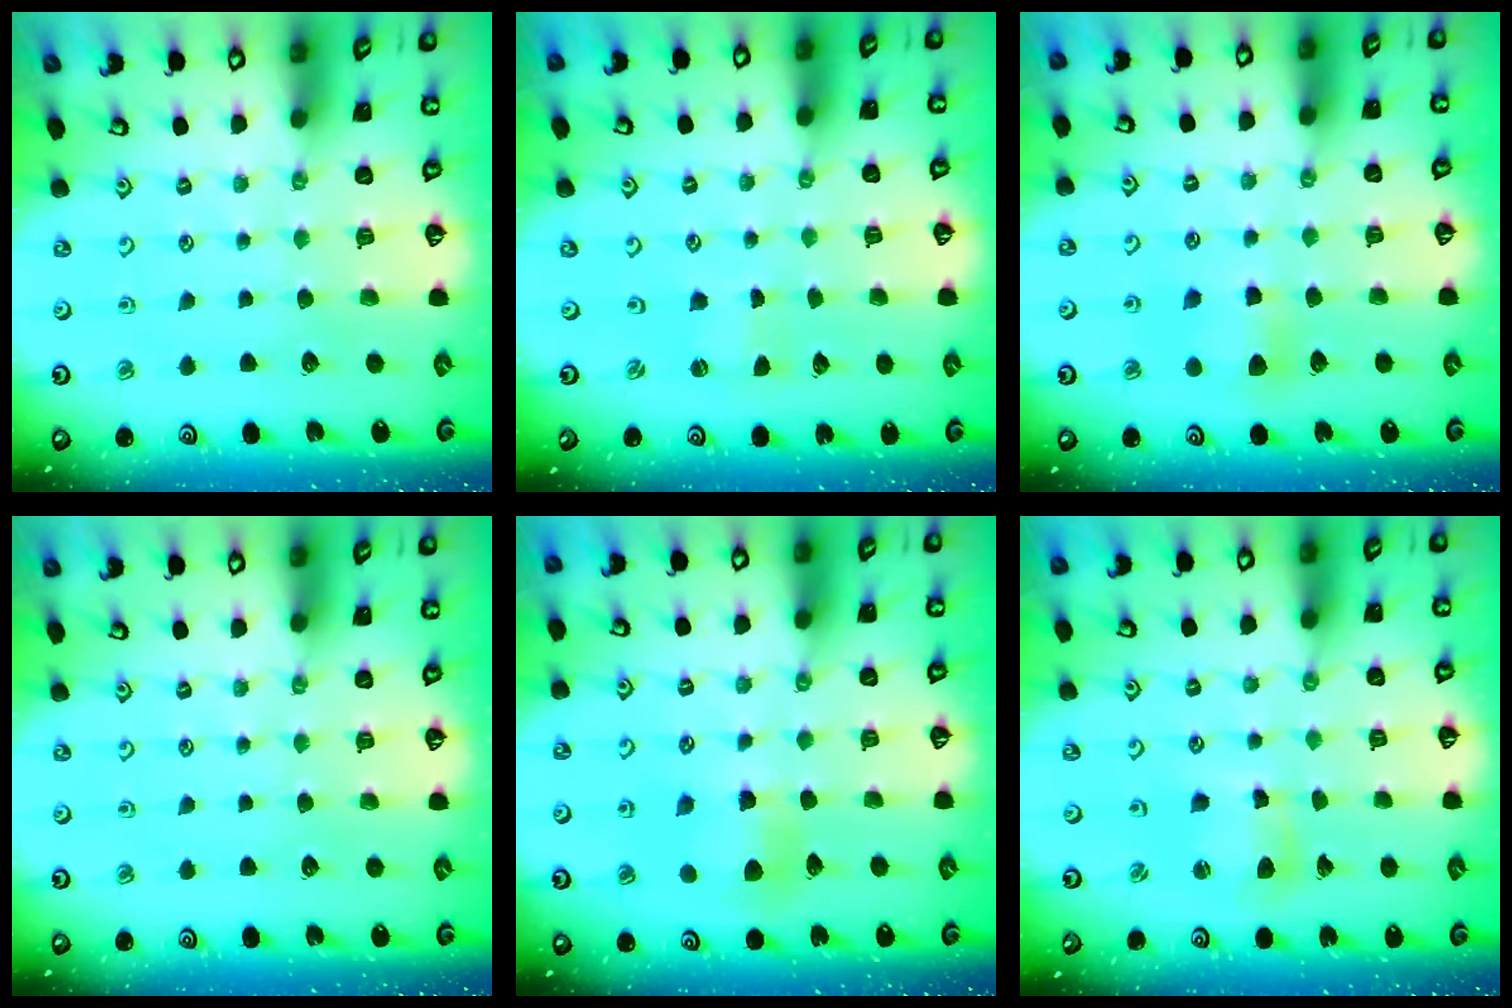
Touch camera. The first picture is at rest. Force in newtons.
{"total": 0.0}
{"total": 6.4, "press": 6.3, "slide": 0.7}
{"total": 0.0}
{"total": 6.3, "press": 6.2, "slide": 0.6}
{"total": 6.9, "press": 6.8, "slide": 1.1}